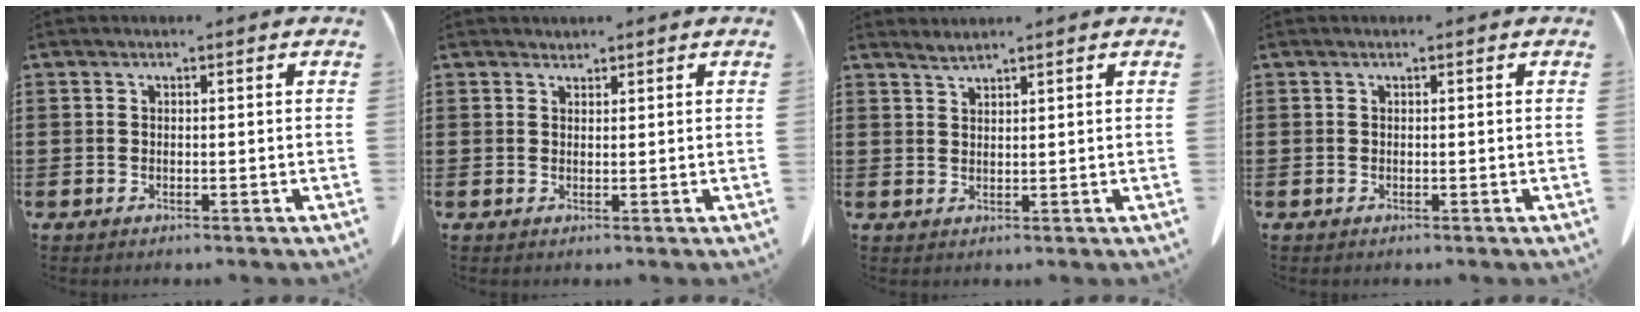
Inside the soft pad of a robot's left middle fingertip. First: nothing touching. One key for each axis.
{"total": 1.2, "fx": 1.1, "fy": 0.3, "fz": -0.1, "tx": -0.002, "ty": -0.002, "tz": 0.024}
{"total": 1.5, "fx": 1.4, "fy": -0.2, "fz": 0.4, "tx": -0.010, "ty": -0.003, "tz": 0.029}
{"total": 0.0}